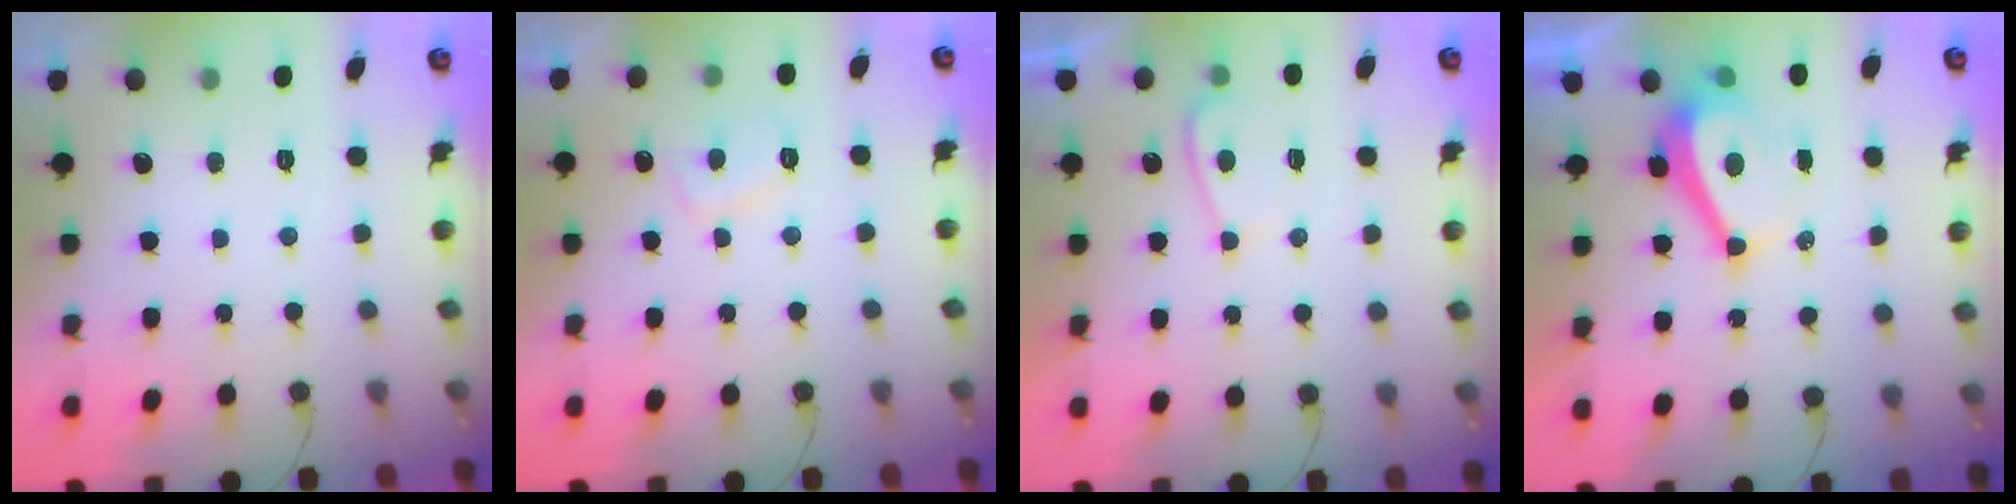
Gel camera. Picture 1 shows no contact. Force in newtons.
{"total": 4.2, "press": 4.1, "slide": 0.8}
{"total": 3.4, "press": 3.3, "slide": 0.6}
{"total": 7.2, "press": 7.1, "slide": 0.7}